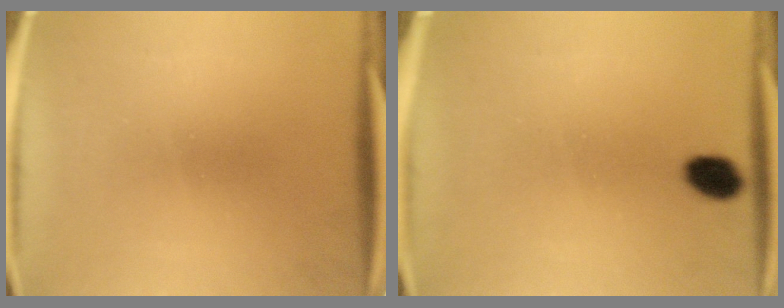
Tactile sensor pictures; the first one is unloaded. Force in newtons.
{"total": 2.3}